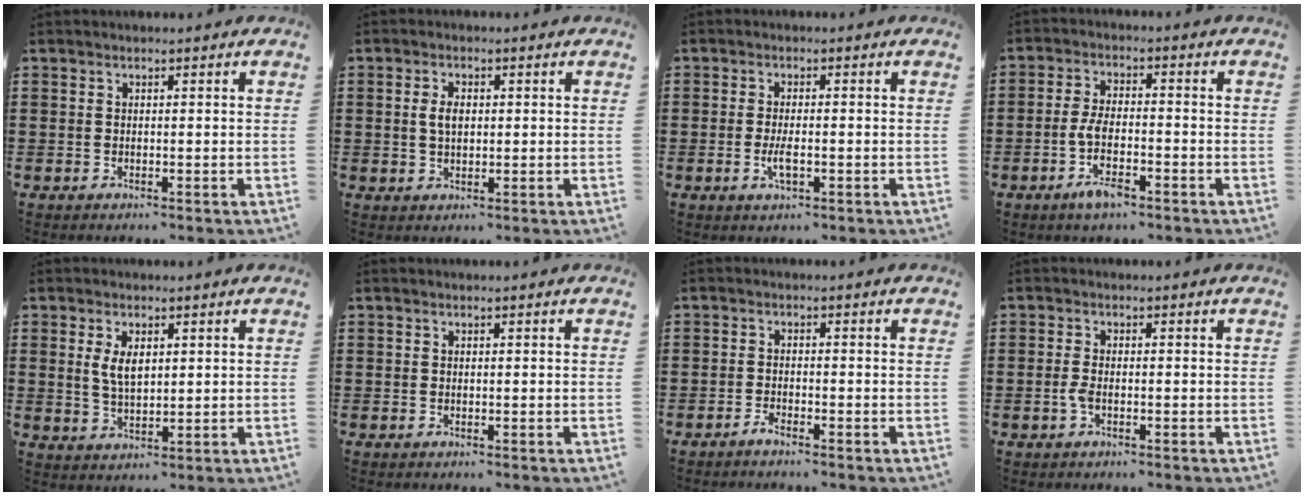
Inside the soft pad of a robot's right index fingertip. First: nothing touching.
{"total": 3.1, "force": [0.4, 1.7, 2.5], "torque": [-0.052, 0.009, 0.006]}
{"total": 3.0, "force": [-0.8, 0.9, 2.8], "torque": [-0.063, -0.007, -0.018]}
{"total": 5.5, "force": [-2.4, 2.1, 4.5], "torque": [-0.104, 0.001, -0.052]}
{"total": 3.9, "force": [1.1, 2.0, 3.2], "torque": [-0.060, 0.003, 0.018]}
{"total": 0.0}
{"total": 1.6, "force": [-1.5, -0.1, 0.6], "torque": [-0.020, -0.007, -0.029]}
{"total": 2.0, "force": [-0.7, 0.7, 1.8], "torque": [-0.048, -0.007, -0.017]}